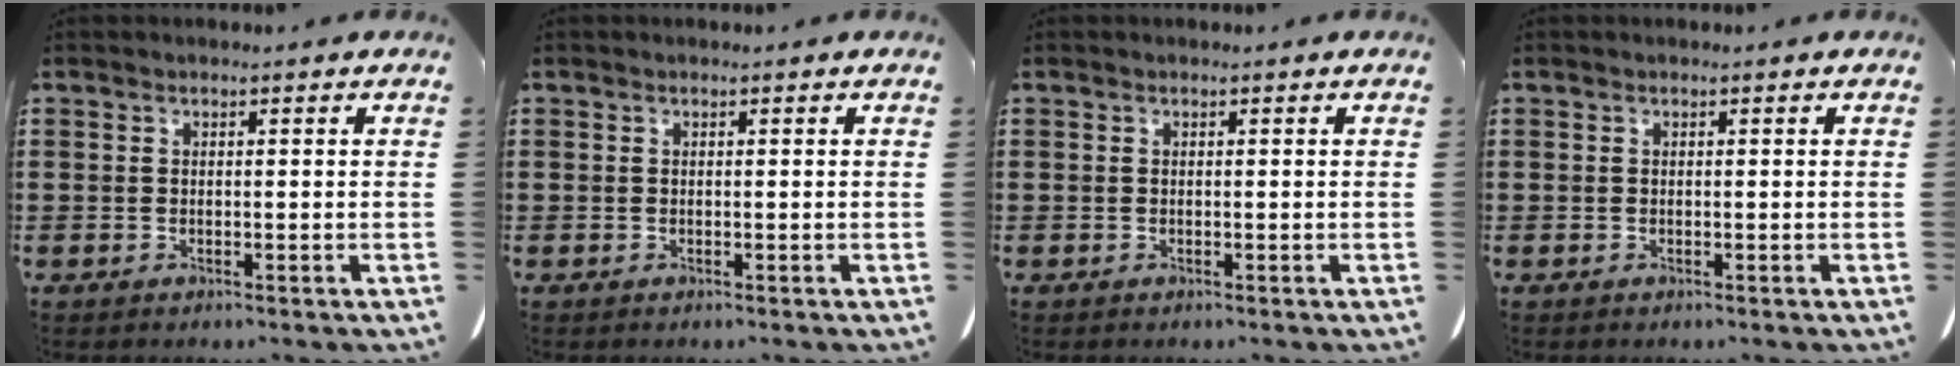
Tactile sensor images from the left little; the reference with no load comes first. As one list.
[{"total": 0.0}, {"total": 0.0}, {"total": 0.0}]